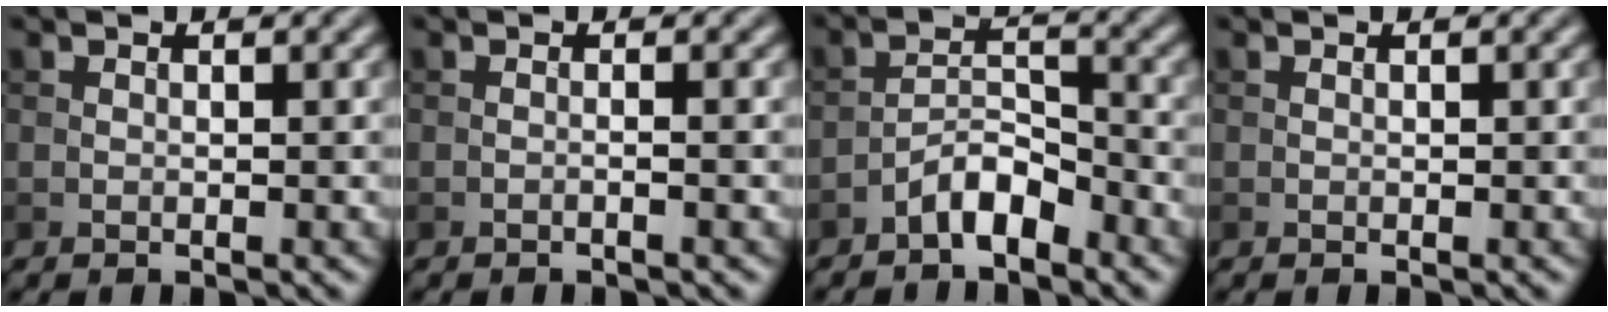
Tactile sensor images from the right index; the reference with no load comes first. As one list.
[{"total": 0.9, "force": [-0.3, 0.2, 0.8], "torque": [-0.010, -0.001, -0.012]}, {"total": 3.3, "force": [-2.5, 1.1, 1.8], "torque": [-0.030, 0.016, -0.050]}, {"total": 0.0}]